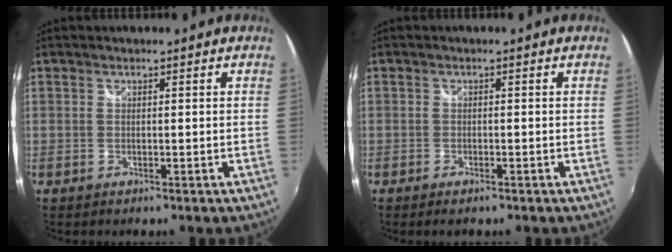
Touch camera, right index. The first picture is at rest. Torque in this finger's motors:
{"motor_torque": [0.15, 0.05, 0.10, 0.00]}